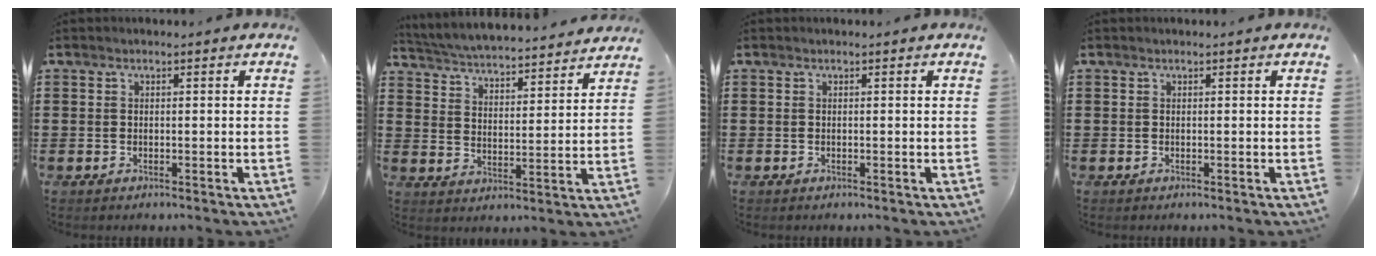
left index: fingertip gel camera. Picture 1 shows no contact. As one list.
[{"total": 4.6, "force": [4.6, -0.4, 0.5], "torque": [-0.035, -0.038, 0.075]}, {"total": 0.0}, {"total": 0.0}]